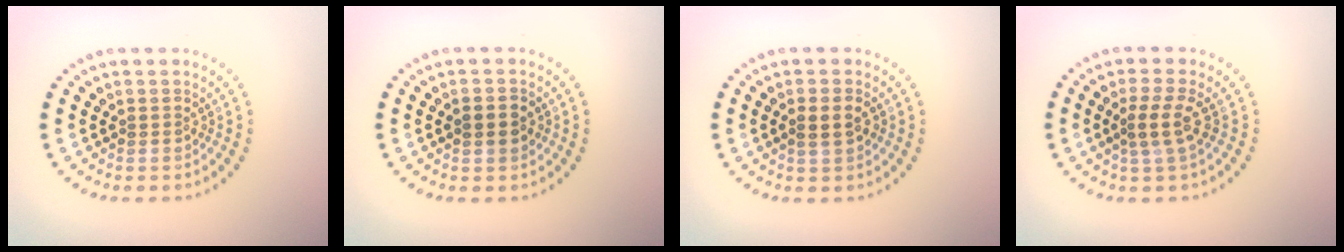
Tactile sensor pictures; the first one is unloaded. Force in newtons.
{"total": 1.7, "press": 1.7, "slide": 0.2}
{"total": 1.9, "press": 1.9, "slide": 0.2}
{"total": 2.3, "press": 1.8, "slide": 1.3}